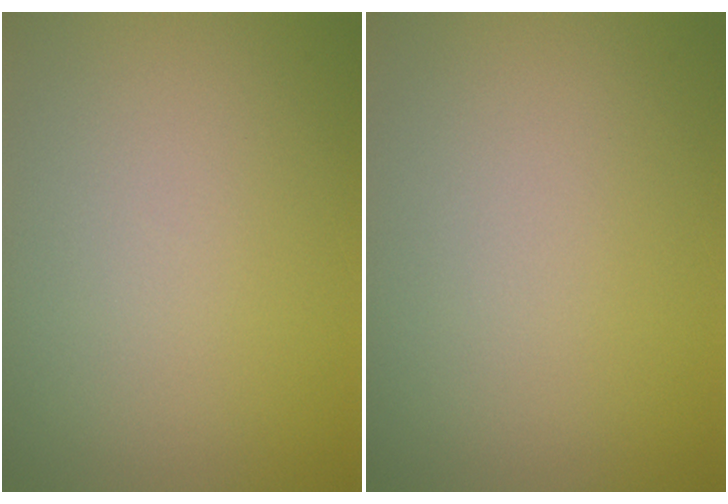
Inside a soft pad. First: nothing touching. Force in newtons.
{"total": 0.0}